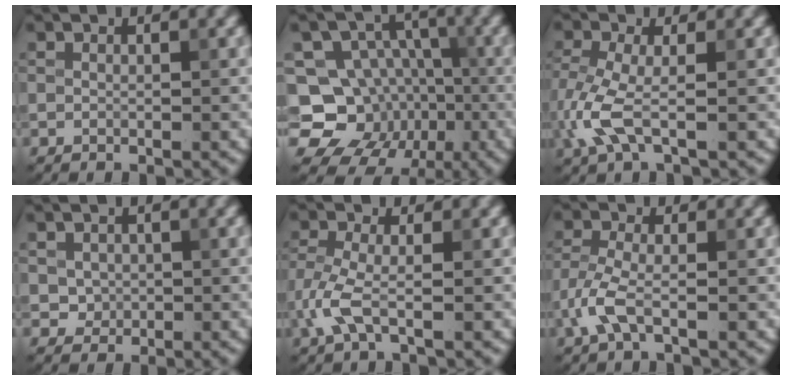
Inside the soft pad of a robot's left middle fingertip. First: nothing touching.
{"total": 11.9, "force": [-3.6, 10.5, 4.1], "torque": [-0.066, 0.002, -0.085]}
{"total": 4.1, "force": [-1.3, 1.5, 3.6], "torque": [-0.101, -0.006, -0.032]}
{"total": 1.6, "force": [0.1, 1.6, 0.5], "torque": [-0.005, -0.006, 0.004]}
{"total": 3.1, "force": [-1.1, 1.0, 2.7], "torque": [-0.072, 0.000, -0.032]}
{"total": 3.0, "force": [-1.4, 1.0, 2.5], "torque": [-0.064, 0.002, -0.038]}